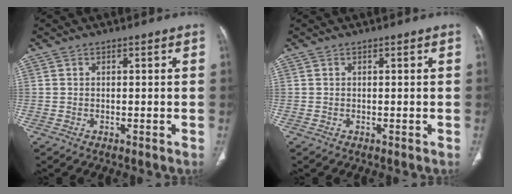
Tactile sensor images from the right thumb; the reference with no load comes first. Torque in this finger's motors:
{"motor_torque": [0.01, 0.00, 0.05, 0.02, 0.00]}